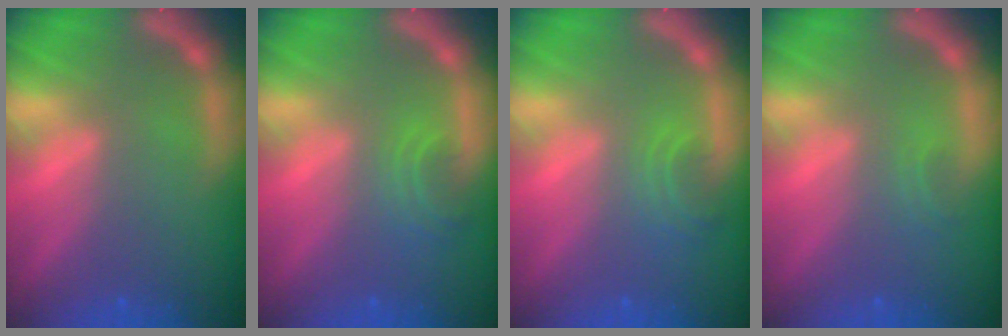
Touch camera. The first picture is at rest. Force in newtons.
{"total": 2.4}
{"total": 2.4}
{"total": 0.9}